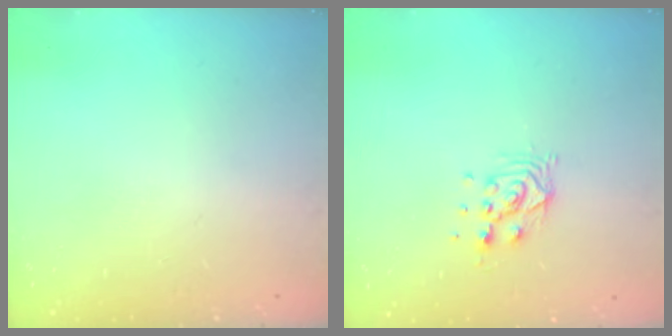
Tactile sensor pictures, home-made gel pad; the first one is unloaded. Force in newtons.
{"total": 7.2, "press": 7.2, "slide": 0.6}